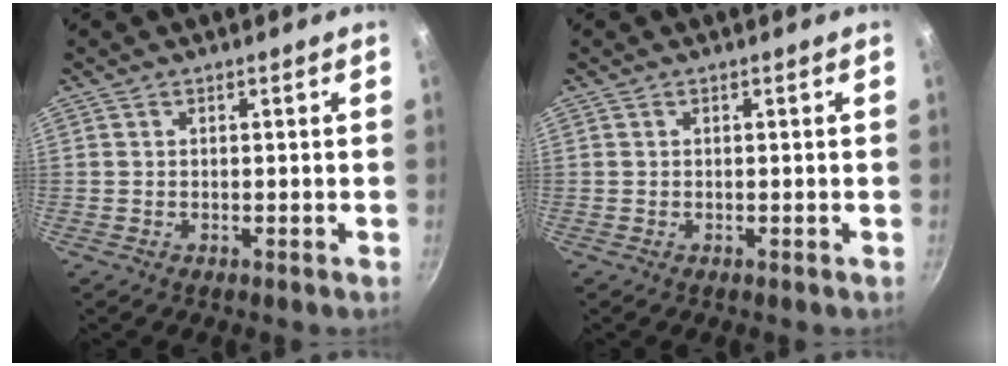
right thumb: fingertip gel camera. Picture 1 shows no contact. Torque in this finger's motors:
{"motor_torque": [0.00, 0.00, -0.03, -0.03, 0.00]}